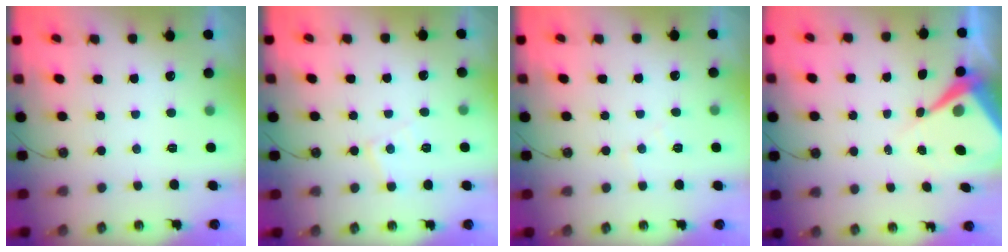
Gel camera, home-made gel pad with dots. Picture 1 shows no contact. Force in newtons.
{"total": 6.4, "press": 6.4, "slide": 0.5}
{"total": 5.5, "press": 5.5, "slide": 0.8}
{"total": 8.5, "press": 8.5, "slide": 0.9}